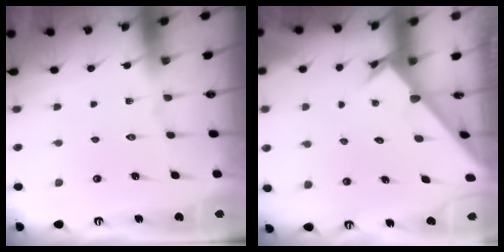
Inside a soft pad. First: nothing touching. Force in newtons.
{"total": 2.2, "press": 2.2, "slide": 0.1}